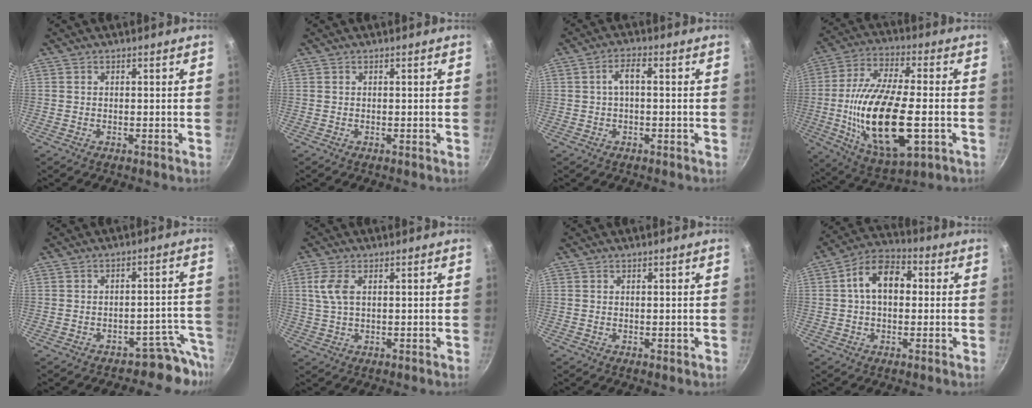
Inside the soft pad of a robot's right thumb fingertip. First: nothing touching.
{"total": 0.0}
{"total": 3.2, "force": [-0.1, 1.3, 2.9], "torque": [-0.063, 0.019, -0.003]}
{"total": 22.6, "force": [-4.2, 9.3, 20.2], "torque": [-0.381, 0.007, -0.073]}
{"total": 6.0, "force": [-5.1, 3.1, 0.6], "torque": [0.065, 0.072, -0.071]}
{"total": 5.1, "force": [1.5, 2.7, 4.1], "torque": [-0.089, 0.003, 0.030]}
{"total": 0.0}
{"total": 10.9, "force": [1.5, 7.2, 8.1], "torque": [-0.103, 0.029, 0.008]}